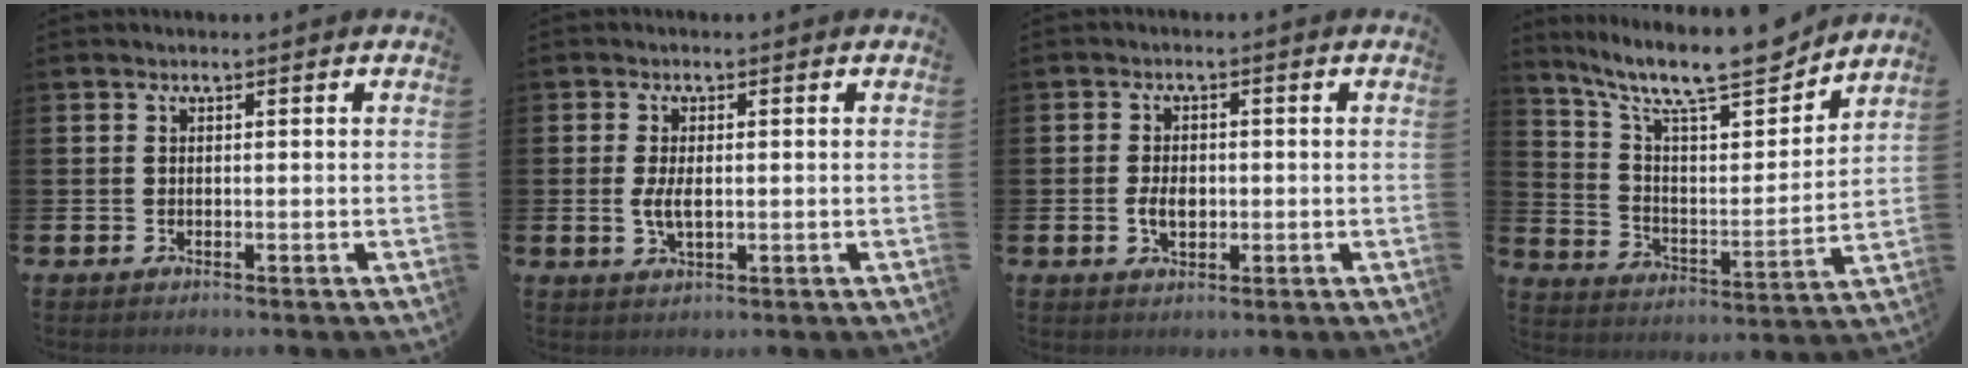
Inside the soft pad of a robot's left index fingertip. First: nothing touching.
{"total": 2.9, "force": [0.0, 1.4, 2.6], "torque": [-0.050, 0.005, -0.002]}
{"total": 3.1, "force": [-0.3, 2.0, 2.3], "torque": [-0.028, -0.001, -0.011]}
{"total": 12.3, "force": [10.6, 2.7, 5.7], "torque": [-0.133, -0.078, 0.179]}